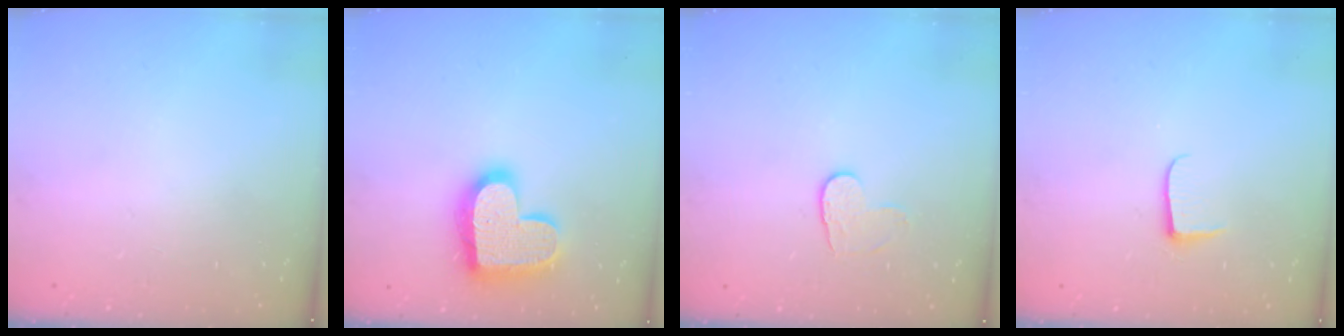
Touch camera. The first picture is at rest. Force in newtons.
{"total": 17.7, "press": 17.7, "slide": 1.2}
{"total": 5.8, "press": 5.7, "slide": 0.5}
{"total": 4.9, "press": 4.8, "slide": 0.6}